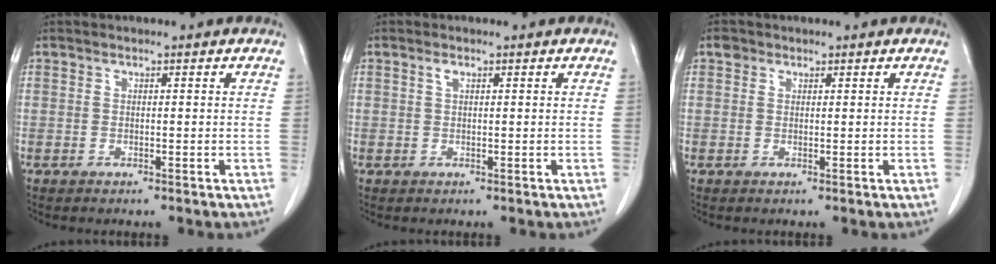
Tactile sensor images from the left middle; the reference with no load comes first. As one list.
[{"total": 0.8, "force": [0.5, 0.3, 0.6], "torque": [-0.012, 0.000, 0.007]}, {"total": 1.2, "force": [0.8, 0.9, 0.2], "torque": [0.000, 0.006, 0.011]}]